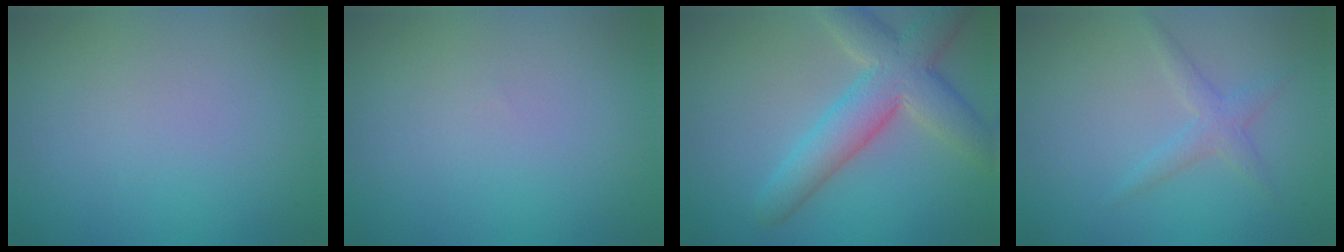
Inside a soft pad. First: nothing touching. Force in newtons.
{"total": 0.0}
{"total": 6.8, "press": 6.8, "slide": 0.6}
{"total": 1.9, "press": 1.9, "slide": 0.0}